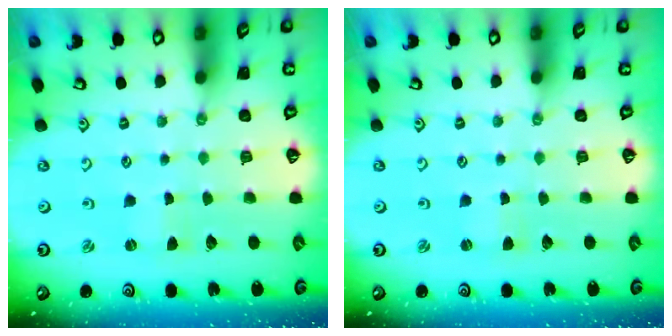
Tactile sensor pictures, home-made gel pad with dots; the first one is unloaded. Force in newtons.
{"total": 1.0, "press": 1.0, "slide": 0.3}